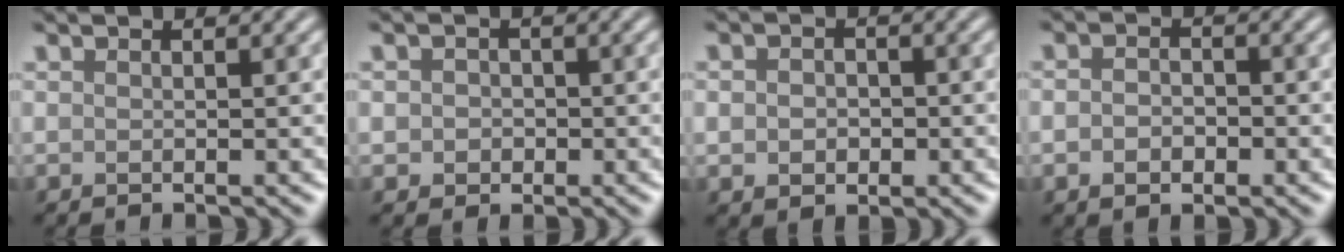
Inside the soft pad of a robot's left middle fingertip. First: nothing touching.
{"total": 1.8, "force": [0.0, 1.7, 0.7], "torque": [0.000, -0.002, -0.005]}
{"total": 2.3, "force": [-0.2, 1.8, 1.4], "torque": [-0.017, -0.002, -0.006]}
{"total": 2.1, "force": [-0.6, 1.4, 1.4], "torque": [-0.027, -0.001, -0.015]}